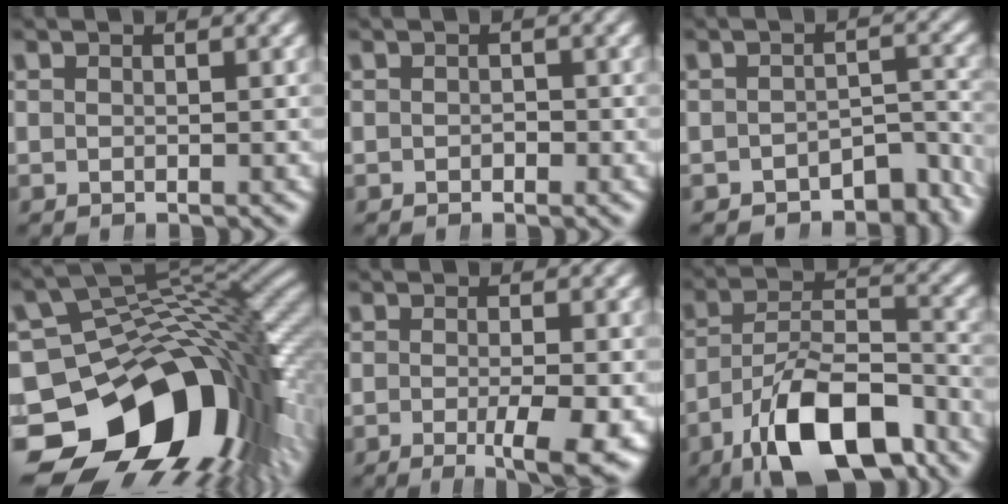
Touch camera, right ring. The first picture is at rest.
{"total": 0.6, "force": [-0.5, 0.3, 0.0], "torque": [0.004, -0.004, -0.005]}
{"total": 6.1, "force": [-5.2, 2.6, 2.0], "torque": [0.005, -0.013, -0.074]}
{"total": 27.3, "force": [-7.0, 16.8, 20.3], "torque": [-0.316, -0.059, -0.083]}
{"total": 5.0, "force": [-1.7, 0.5, 4.6], "torque": [-0.059, 0.000, -0.028]}
{"total": 11.0, "force": [-5.0, 5.3, 8.3], "torque": [-0.124, -0.023, -0.069]}